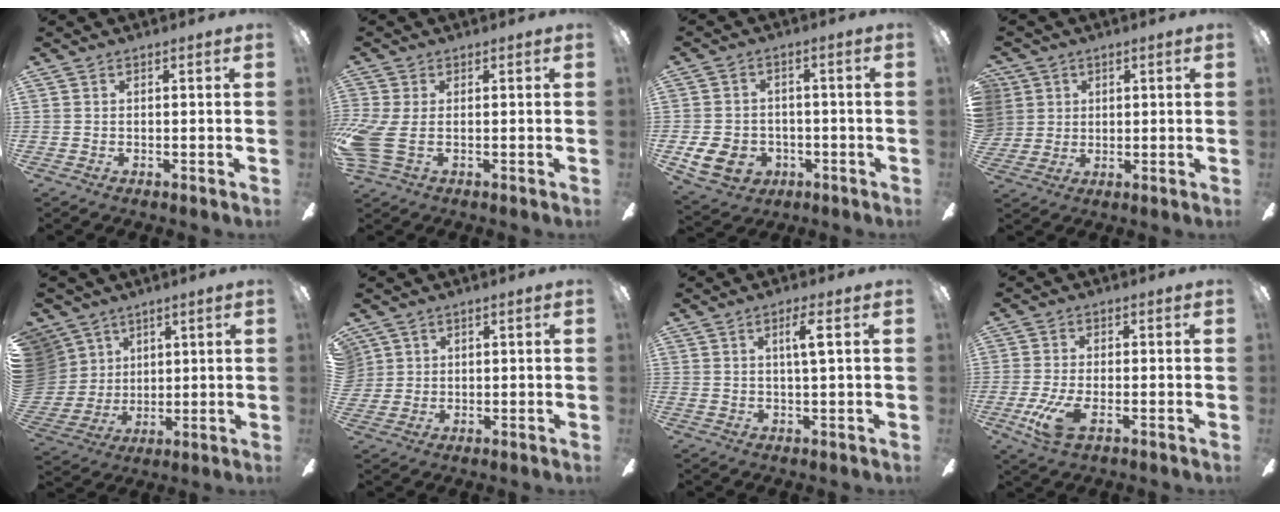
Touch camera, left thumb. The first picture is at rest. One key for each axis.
{"total": 7.9, "fx": -0.9, "fy": 4.1, "fz": 6.7, "tx": -0.155, "ty": -0.010, "tz": -0.014}
{"total": 9.2, "fx": -3.0, "fy": 7.4, "fz": 4.5, "tx": -0.107, "ty": 0.016, "tz": -0.053}
{"total": 5.0, "fx": 1.9, "fy": 4.7, "fz": 0.3, "tx": -0.018, "ty": 0.005, "tz": 0.038}
{"total": 10.9, "fx": 4.8, "fy": 9.5, "fz": 2.4, "tx": -0.085, "ty": -0.026, "tz": 0.100}
{"total": 2.9, "fx": 1.5, "fy": 2.5, "fz": 0.0, "tx": -0.009, "ty": 0.006, "tz": 0.030}
{"total": 4.0, "fx": 1.4, "fy": 0.4, "fz": 3.8, "tx": -0.070, "ty": 0.002, "tz": 0.016}
{"total": 8.3, "fx": -2.6, "fy": 3.4, "fz": 7.1, "tx": -0.155, "ty": -0.006, "tz": -0.046}